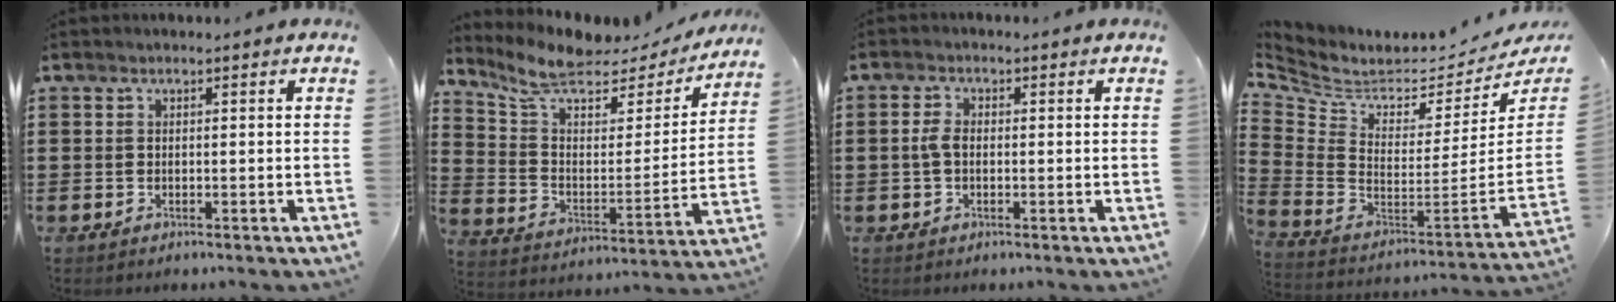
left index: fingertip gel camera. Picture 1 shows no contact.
{"total": 7.9, "force": [6.8, 2.2, 3.3], "torque": [-0.101, -0.045, 0.115]}
{"total": 2.8, "force": [-0.1, 1.4, 2.4], "torque": [-0.063, -0.002, -0.006]}
{"total": 3.7, "force": [3.1, 1.5, 1.5], "torque": [-0.060, -0.053, 0.048]}